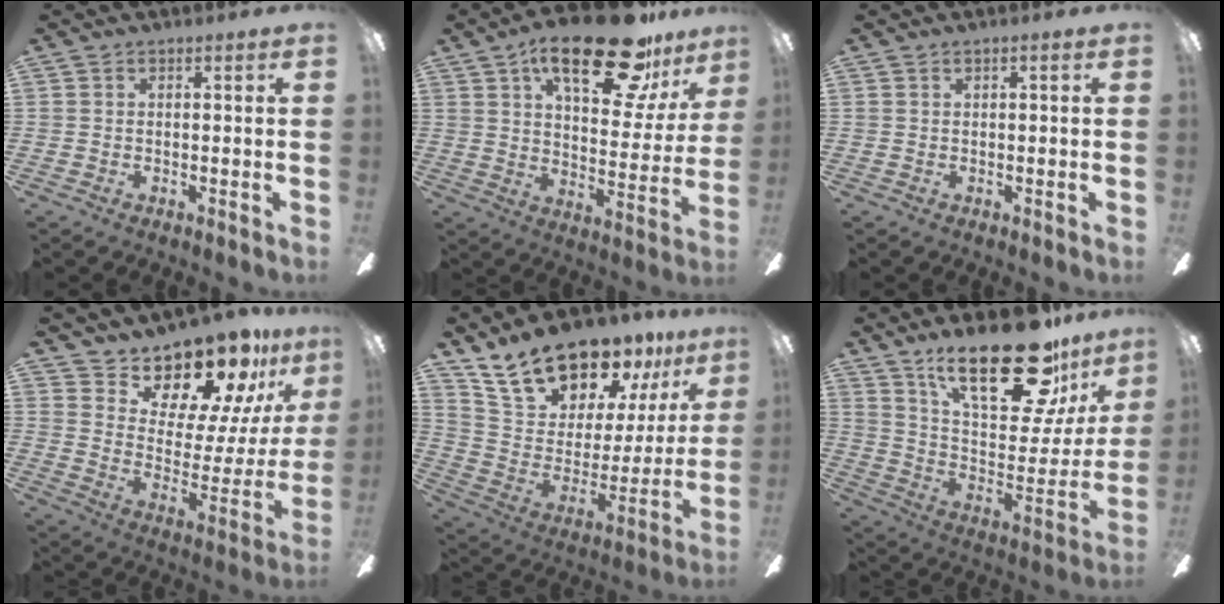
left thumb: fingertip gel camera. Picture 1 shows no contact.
{"total": 24.4, "force": [15.5, 9.0, 16.5], "torque": [-0.248, -0.078, 0.251]}
{"total": 0.8, "force": [0.3, 0.1, 0.8], "torque": [-0.015, 0.001, 0.004]}
{"total": 17.2, "force": [15.3, 6.1, 5.0], "torque": [-0.085, -0.137, 0.264]}
{"total": 20.5, "force": [17.7, 8.4, 6.3], "torque": [-0.129, -0.128, 0.328]}
{"total": 28.9, "force": [19.4, 10.4, 18.8], "torque": [-0.285, -0.116, 0.324]}